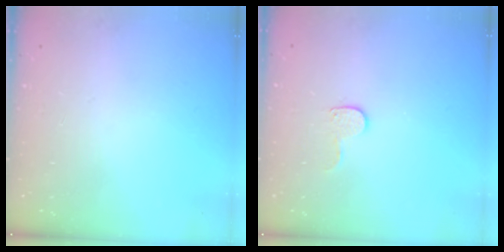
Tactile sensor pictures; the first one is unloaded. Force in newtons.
{"total": 5.5, "press": 5.5, "slide": 0.5}